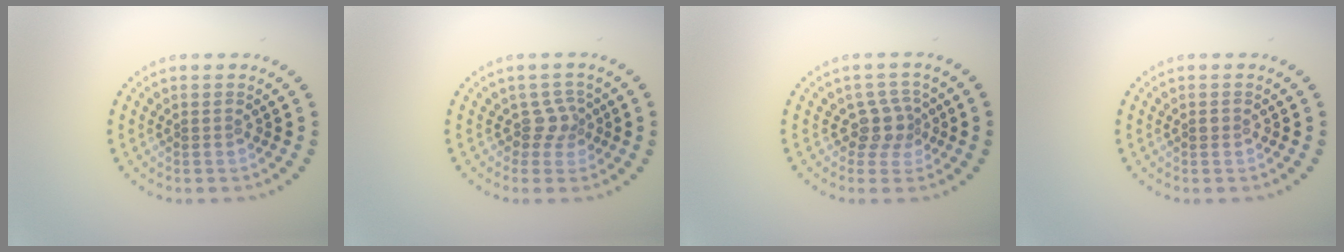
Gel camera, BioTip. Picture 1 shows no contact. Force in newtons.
{"total": 2.0, "press": 1.4, "slide": 1.4}
{"total": 2.4, "press": 1.8, "slide": 1.5}
{"total": 0.7, "press": 0.7, "slide": 0.0}